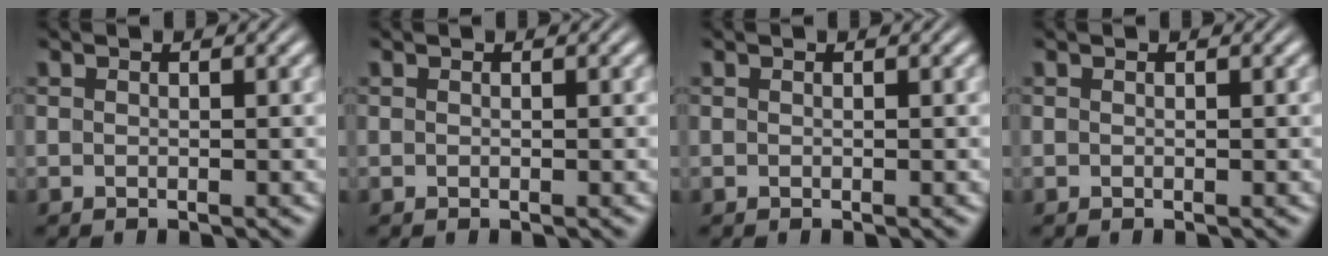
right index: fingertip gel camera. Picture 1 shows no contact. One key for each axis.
{"total": 0.0}
{"total": 0.0}
{"total": 0.0}